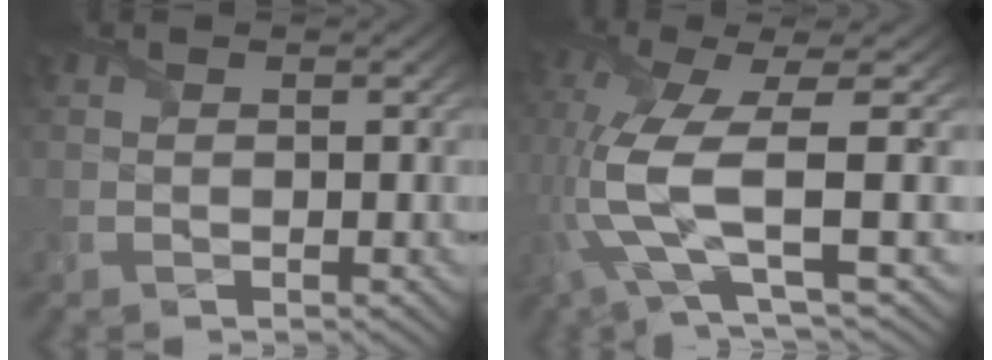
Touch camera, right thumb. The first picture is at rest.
{"total": 12.5, "force": [-1.4, 3.8, 11.8], "torque": [-0.268, -0.007, -0.030]}